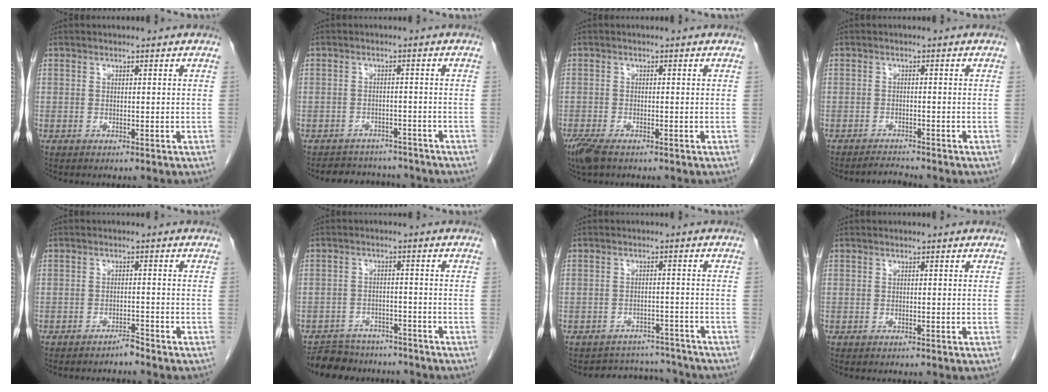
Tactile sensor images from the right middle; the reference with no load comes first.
{"total": 6.8, "force": [-6.2, 2.6, 0.5], "torque": [0.003, 0.011, -0.080]}
{"total": 3.9, "force": [-2.7, 1.2, 2.5], "torque": [-0.059, -0.012, -0.046]}
{"total": 2.1, "force": [-2.0, -0.6, -0.3], "torque": [0.000, -0.015, -0.031]}
{"total": 2.3, "force": [-2.2, -0.3, 0.4], "torque": [-0.002, -0.003, -0.037]}
{"total": 8.6, "force": [-7.8, 3.5, 1.2], "torque": [-0.011, 0.008, -0.112]}
{"total": 7.7, "force": [-7.4, 2.1, -0.7], "torque": [0.018, 0.023, -0.094]}
{"total": 1.0, "force": [-0.9, 0.1, 0.4], "torque": [-0.008, -0.001, -0.011]}